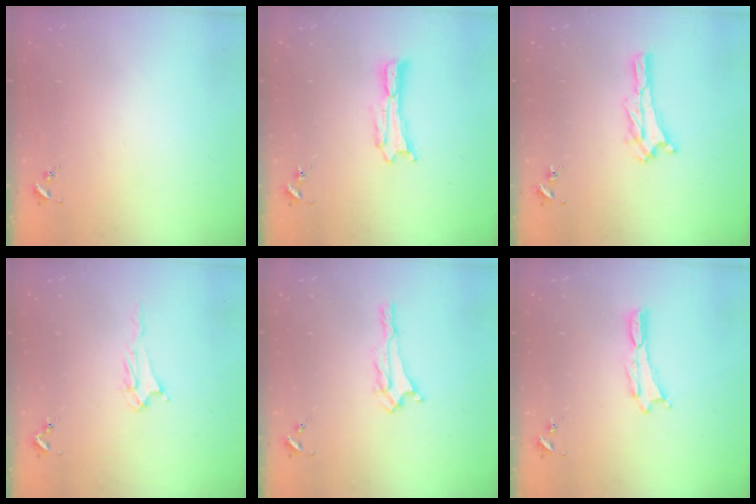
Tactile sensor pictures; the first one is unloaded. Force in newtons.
{"total": 0.5, "press": 0.5, "slide": 0.2}
{"total": 3.2, "press": 3.1, "slide": 0.3}
{"total": 3.2, "press": 3.2, "slide": 0.5}
{"total": 1.9, "press": 1.9, "slide": 0.4}
{"total": 0.0}